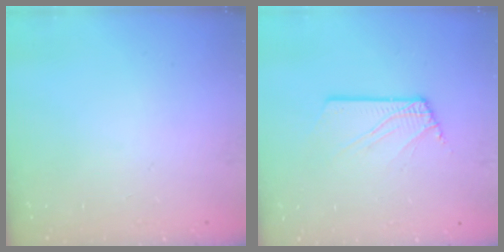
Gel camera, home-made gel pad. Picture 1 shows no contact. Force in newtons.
{"total": 2.4, "press": 2.4, "slide": 0.2}